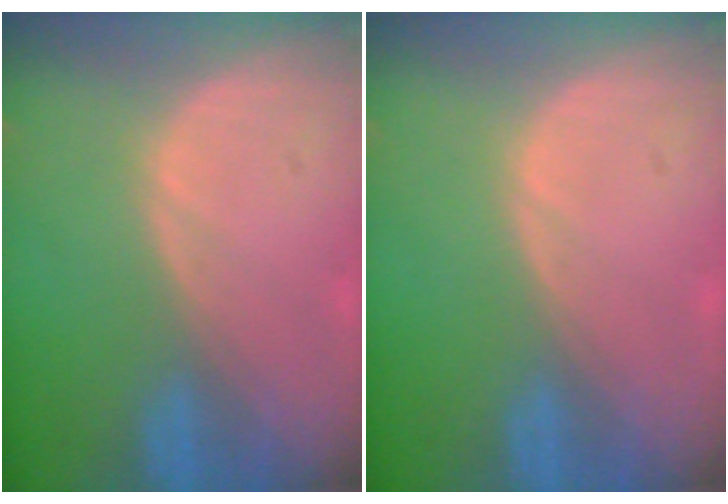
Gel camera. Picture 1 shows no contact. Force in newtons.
{"total": 0.0}